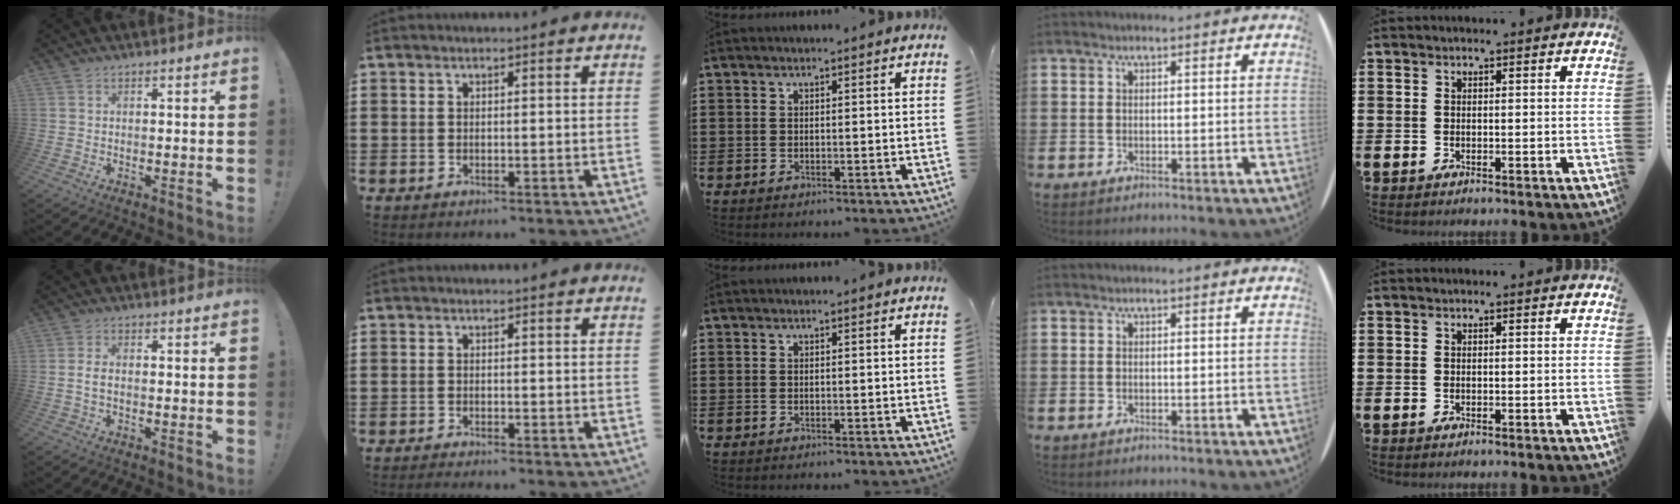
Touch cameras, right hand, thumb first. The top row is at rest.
{"thumb": {"total": 2.8, "force": [-0.4, 1.4, 2.4], "torque": [-0.049, 0.004, -0.009]}, "index": {"total": 0.9, "force": [-0.9, -0.1, 0.0], "torque": [-0.002, 0.000, -0.017]}}